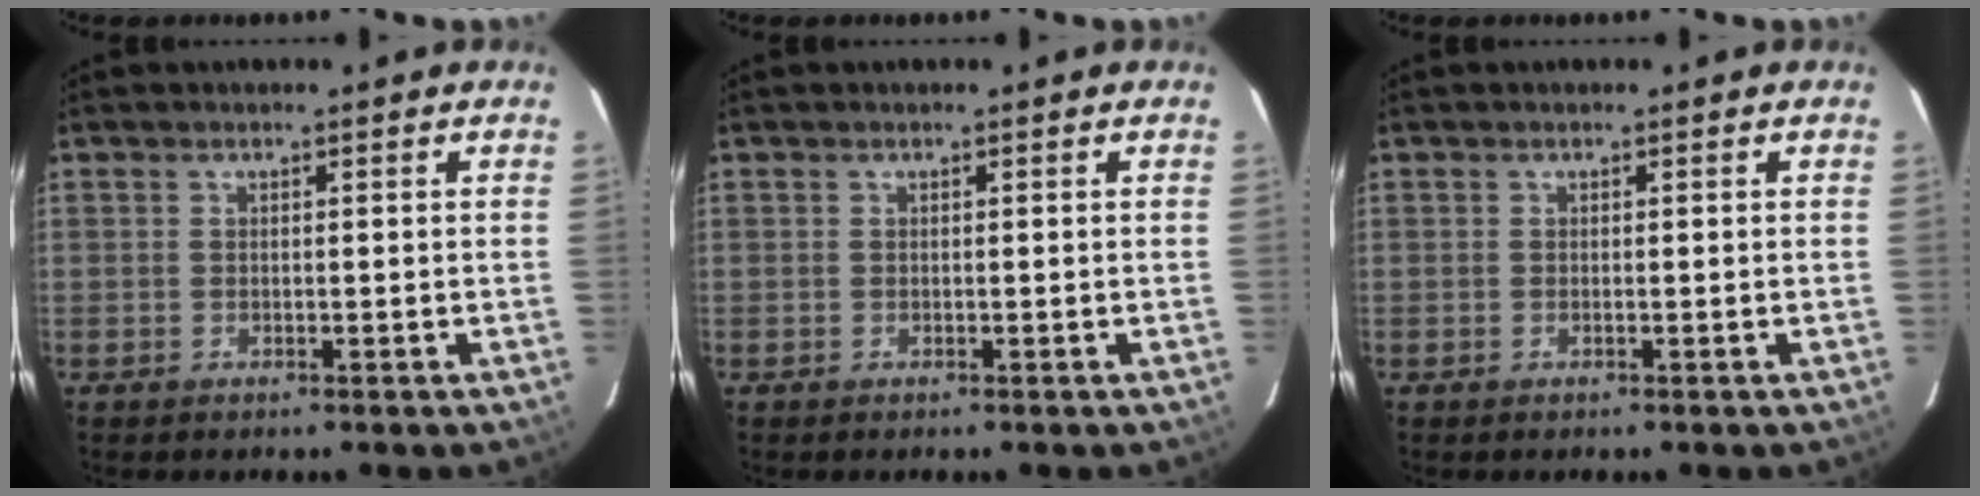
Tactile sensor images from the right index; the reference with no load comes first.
{"total": 0.0}
{"total": 0.0}